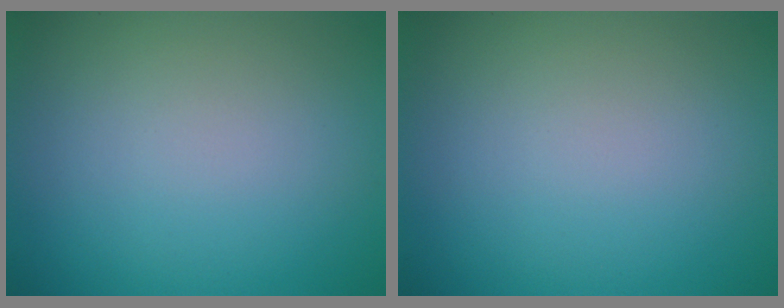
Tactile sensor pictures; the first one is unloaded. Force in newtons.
{"total": 0.0}